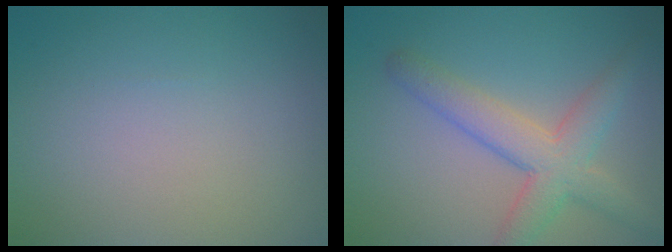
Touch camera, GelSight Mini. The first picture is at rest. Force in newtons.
{"total": 4.9, "press": 4.9, "slide": 0.3}